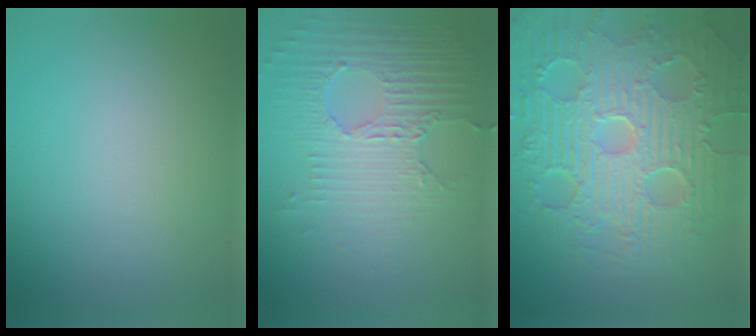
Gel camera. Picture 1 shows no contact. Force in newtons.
{"total": 5.3, "press": 3.3, "slide": 4.1}
{"total": 11.0, "press": 7.2, "slide": 8.3}